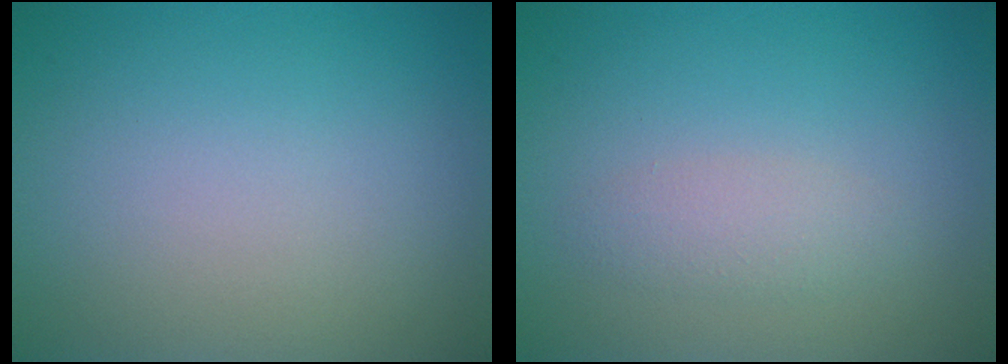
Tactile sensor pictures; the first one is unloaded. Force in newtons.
{"total": 1.6, "press": 1.6, "slide": 0.2}